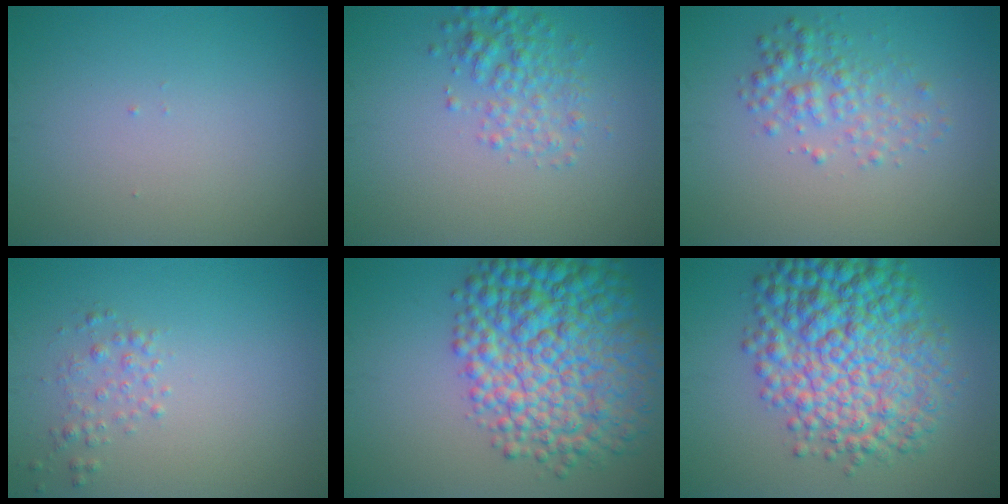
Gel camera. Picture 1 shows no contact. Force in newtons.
{"total": 2.9, "press": 2.9, "slide": 0.0}
{"total": 2.8, "press": 2.8, "slide": 0.0}
{"total": 1.4, "press": 1.4, "slide": 0.0}
{"total": 11.7, "press": 11.7, "slide": 0.2}
{"total": 10.5, "press": 10.5, "slide": 0.1}